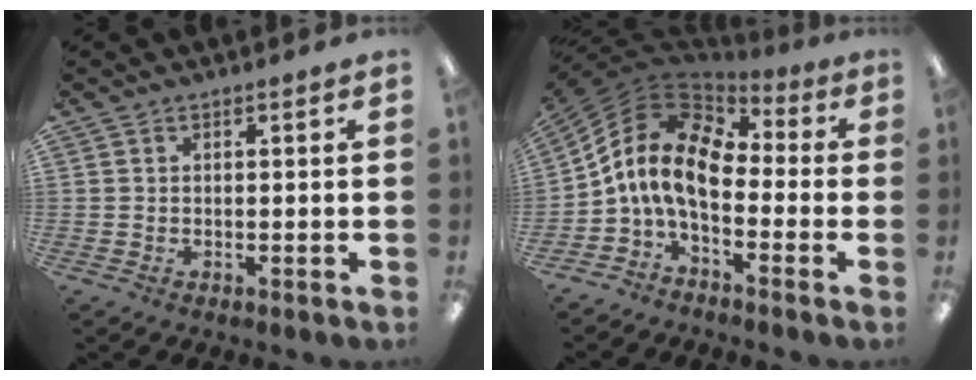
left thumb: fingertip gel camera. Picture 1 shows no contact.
{"total": 13.5, "force": [-0.6, 7.7, 11.1], "torque": [-0.243, 0.007, -0.017]}